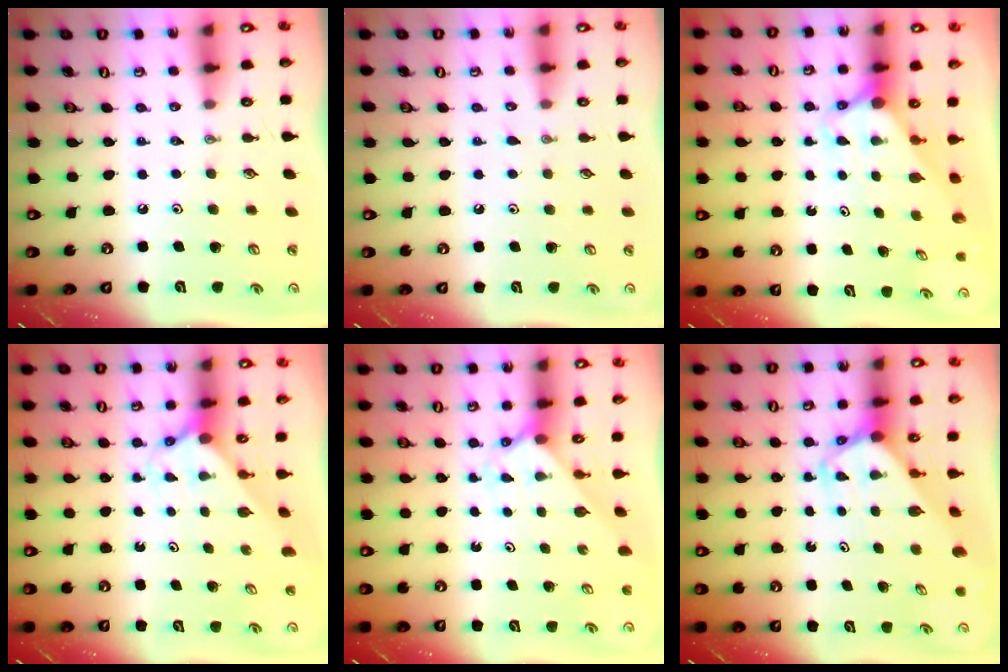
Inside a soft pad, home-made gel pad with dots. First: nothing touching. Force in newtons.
{"total": 3.9, "press": 3.9, "slide": 0.4}
{"total": 2.7, "press": 2.7, "slide": 0.0}
{"total": 3.1, "press": 3.0, "slide": 0.3}
{"total": 2.3, "press": 2.3, "slide": 0.2}
{"total": 2.8, "press": 2.8, "slide": 0.2}